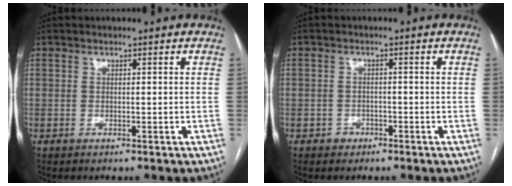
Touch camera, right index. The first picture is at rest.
{"total": 2.0, "force": [-1.1, 1.6, 0.1], "torque": [0.005, 0.009, -0.021]}